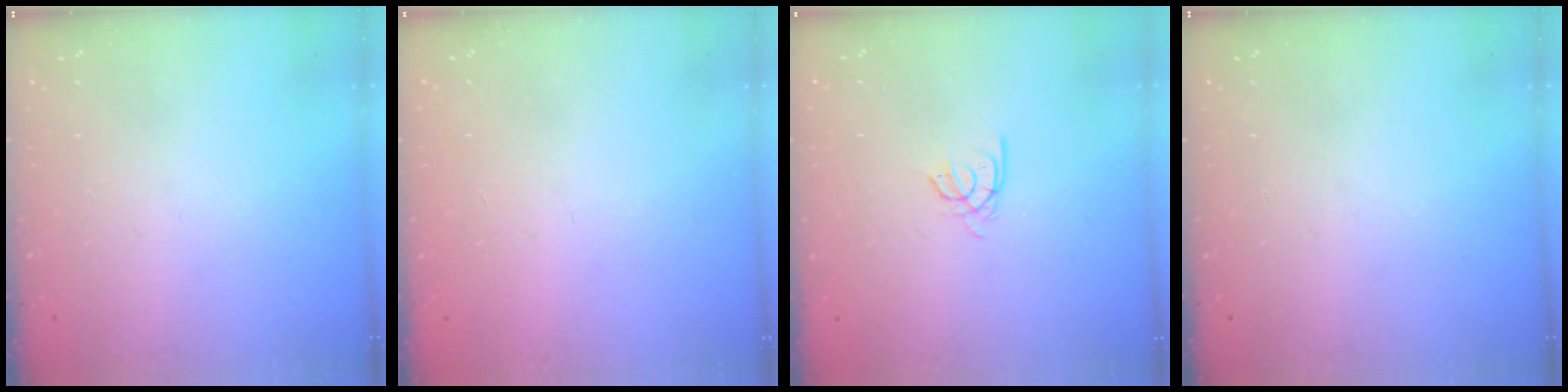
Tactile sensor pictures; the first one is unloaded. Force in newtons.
{"total": 1.0, "press": 0.9, "slide": 0.2}
{"total": 2.4, "press": 2.4, "slide": 0.4}
{"total": 0.0}